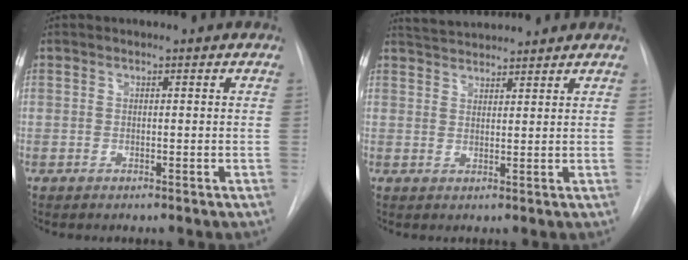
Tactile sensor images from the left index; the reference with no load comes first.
{"total": 5.9, "force": [5.7, 0.5, 1.2], "torque": [-0.029, 0.032, 0.096]}